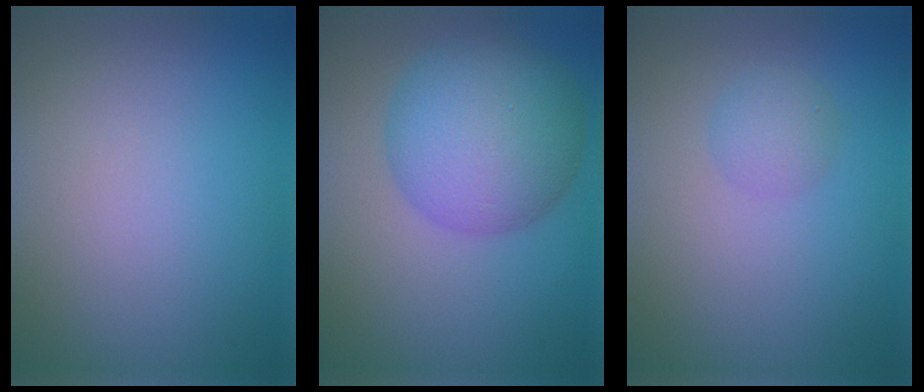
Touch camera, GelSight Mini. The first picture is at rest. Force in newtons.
{"total": 9.0, "press": 9.0, "slide": 0.2}
{"total": 1.7, "press": 1.7, "slide": 0.1}